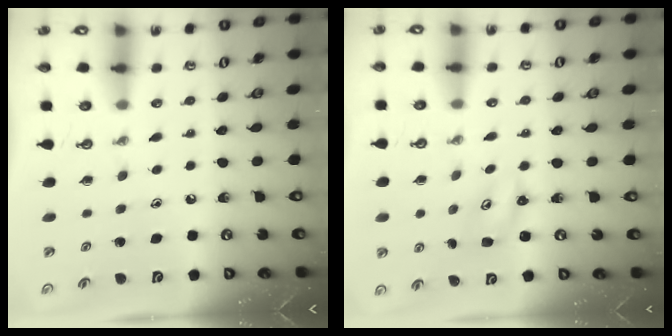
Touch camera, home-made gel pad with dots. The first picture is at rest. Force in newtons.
{"total": 2.9, "press": 2.9, "slide": 0.3}